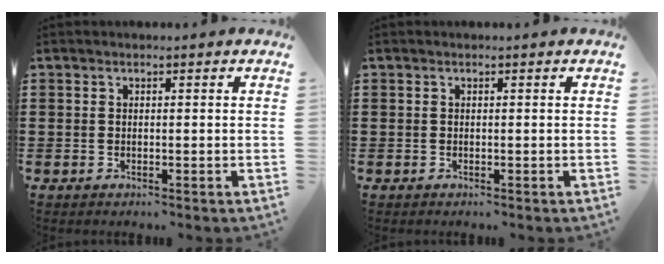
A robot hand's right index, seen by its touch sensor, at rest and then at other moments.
{"total": 0.0}